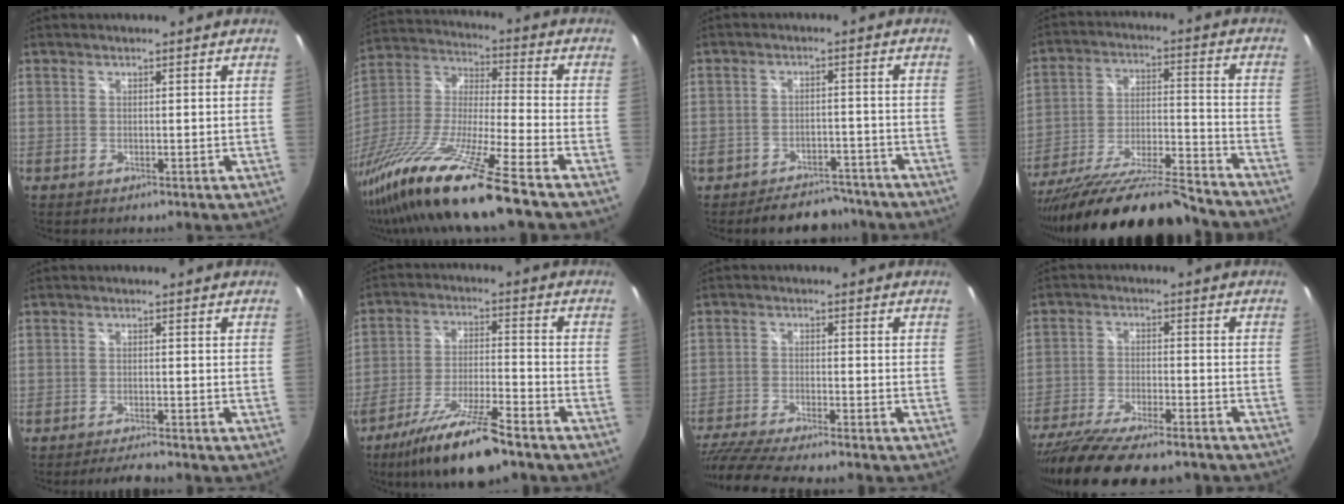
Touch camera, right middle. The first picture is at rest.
{"total": 22.3, "force": [-16.3, -0.4, 15.1], "torque": [-0.298, -0.047, -0.302]}
{"total": 9.6, "force": [-8.2, 4.5, 2.3], "torque": [-0.058, 0.009, -0.102]}
{"total": 26.2, "force": [-22.3, 3.7, 13.3], "torque": [-0.234, -0.059, -0.338]}
{"total": 4.3, "force": [-3.9, 0.4, 1.7], "torque": [-0.040, -0.007, -0.064]}
{"total": 14.4, "force": [-11.0, 2.1, 9.1], "torque": [-0.181, -0.022, -0.192]}
{"total": 13.9, "force": [-12.1, 1.0, 6.8], "torque": [-0.151, -0.036, -0.205]}
{"total": 20.7, "force": [-17.4, 4.4, 10.3], "torque": [-0.202, -0.046, -0.275]}